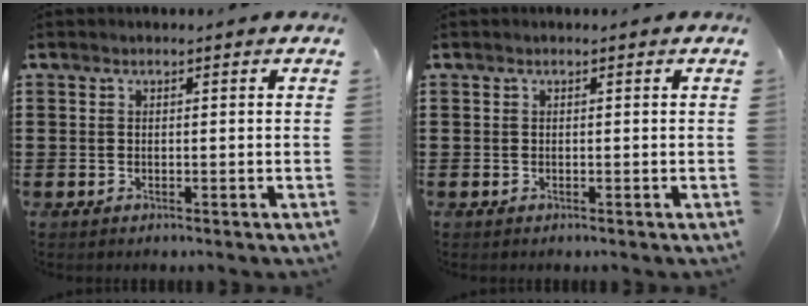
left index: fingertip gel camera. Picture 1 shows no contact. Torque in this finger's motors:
{"motor_torque": [0.00, 0.00, 0.01, 0.00]}